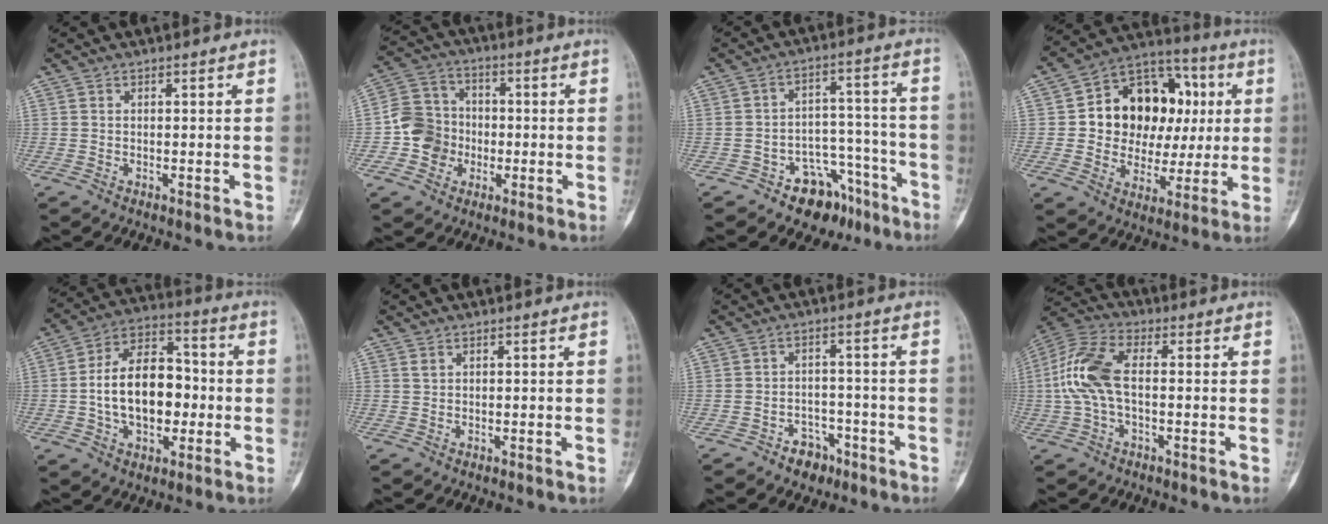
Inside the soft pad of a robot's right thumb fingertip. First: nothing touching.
{"total": 9.4, "force": [-1.8, 8.6, 3.3], "torque": [-0.028, 0.025, -0.040]}
{"total": 11.3, "force": [-7.6, 7.6, 3.7], "torque": [-0.011, 0.093, -0.108]}
{"total": 19.9, "force": [2.9, 15.1, 12.7], "torque": [-0.131, 0.027, 0.051]}
{"total": 16.8, "force": [-1.5, 10.6, 12.9], "torque": [-0.191, 0.037, -0.026]}
{"total": 0.6, "force": [0.4, 0.3, 0.4], "torque": [-0.004, 0.003, 0.007]}
{"total": 5.1, "force": [-3.2, 3.6, 1.4], "torque": [0.000, 0.034, -0.043]}
{"total": 11.4, "force": [0.0, 5.7, 9.9], "torque": [-0.232, 0.031, -0.005]}